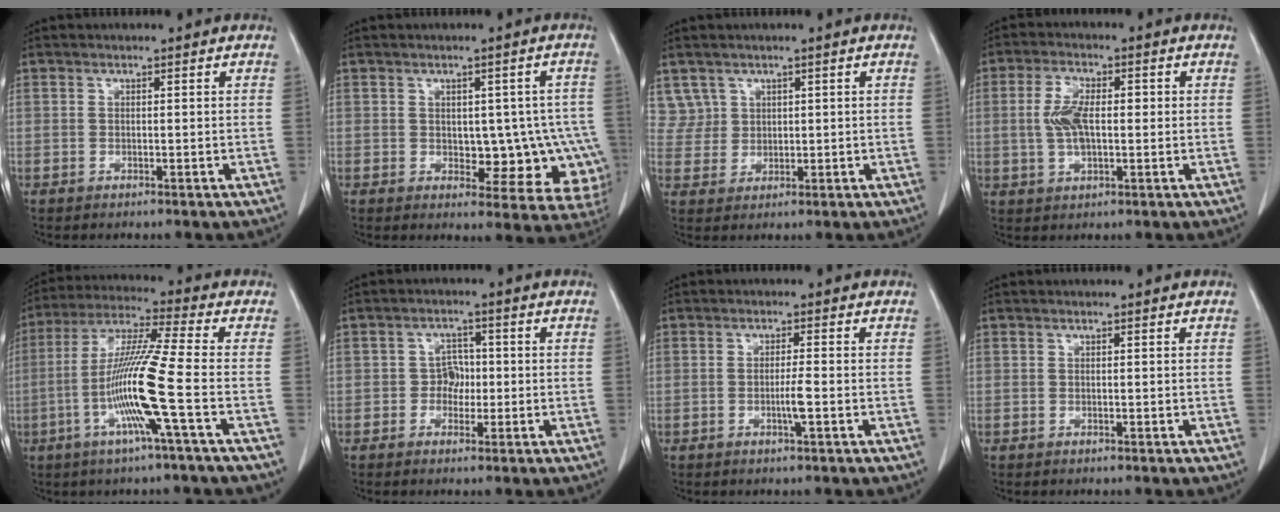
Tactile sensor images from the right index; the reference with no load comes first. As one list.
[{"total": 9.9, "force": [-1.5, 6.1, 7.7], "torque": [-0.059, 0.016, -0.004]}, {"total": 4.0, "force": [2.3, 3.2, -0.4], "torque": [0.023, 0.006, 0.050]}, {"total": 6.2, "force": [0.3, 2.8, 5.6], "torque": [-0.119, 0.015, 0.007]}, {"total": 13.1, "force": [-3.6, -1.5, 12.5], "torque": [-0.245, -0.006, -0.076]}, {"total": 2.9, "force": [-0.4, 2.5, 1.4], "torque": [-0.009, 0.011, -0.008]}, {"total": 2.4, "force": [-0.7, -0.3, 2.3], "torque": [-0.039, -0.001, -0.010]}, {"total": 0.0}]